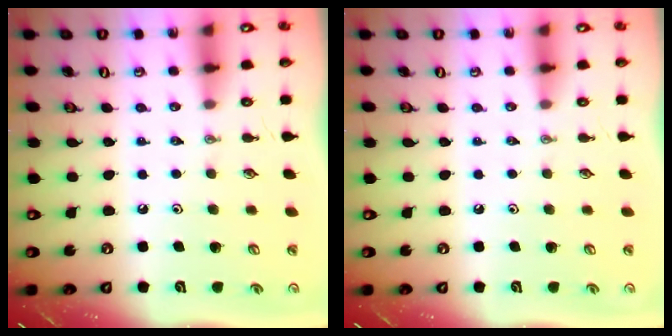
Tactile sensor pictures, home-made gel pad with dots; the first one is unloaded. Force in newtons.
{"total": 0.0}